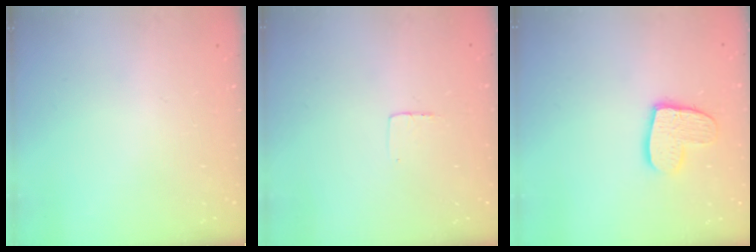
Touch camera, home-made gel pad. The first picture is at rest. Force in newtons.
{"total": 3.0, "press": 3.0, "slide": 0.2}
{"total": 11.9, "press": 11.9, "slide": 0.9}